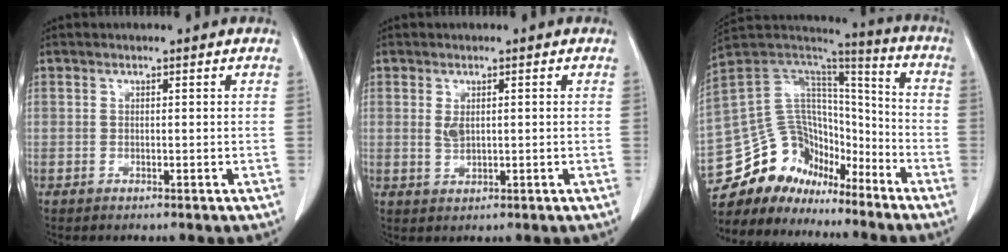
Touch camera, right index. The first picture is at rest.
{"total": 1.9, "force": [0.6, 0.9, 1.6], "torque": [-0.029, 0.000, 0.018]}
{"total": 16.6, "force": [-13.5, 8.6, 4.4], "torque": [-0.083, 0.079, -0.238]}